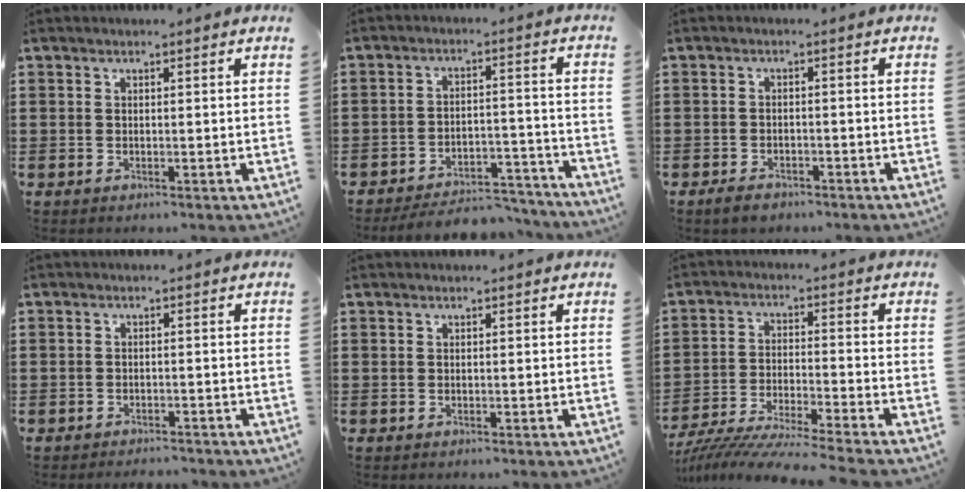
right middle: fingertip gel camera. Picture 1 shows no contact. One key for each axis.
{"total": 5.6, "fx": -5.4, "fy": 0.8, "fz": 1.2, "tx": -0.023, "ty": 0.009, "tz": -0.108}
{"total": 1.8, "fx": -1.5, "fy": 0.7, "fz": 0.6, "tx": -0.017, "ty": 0.000, "tz": -0.031}
{"total": 1.9, "fx": -1.9, "fy": 0.1, "fz": -0.2, "tx": -0.001, "ty": 0.000, "tz": -0.043}
{"total": 0.0}
{"total": 7.0, "fx": -6.7, "fy": -0.9, "fz": 1.7, "tx": -0.040, "ty": -0.021, "tz": -0.136}